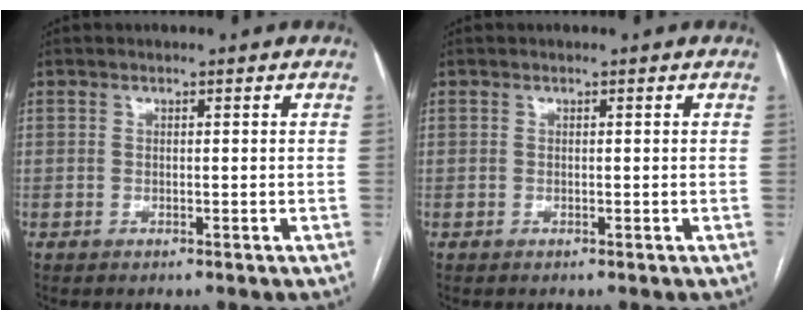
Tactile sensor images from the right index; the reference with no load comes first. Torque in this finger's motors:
{"motor_torque": [-0.06, 0.06, 0.00, 0.00]}